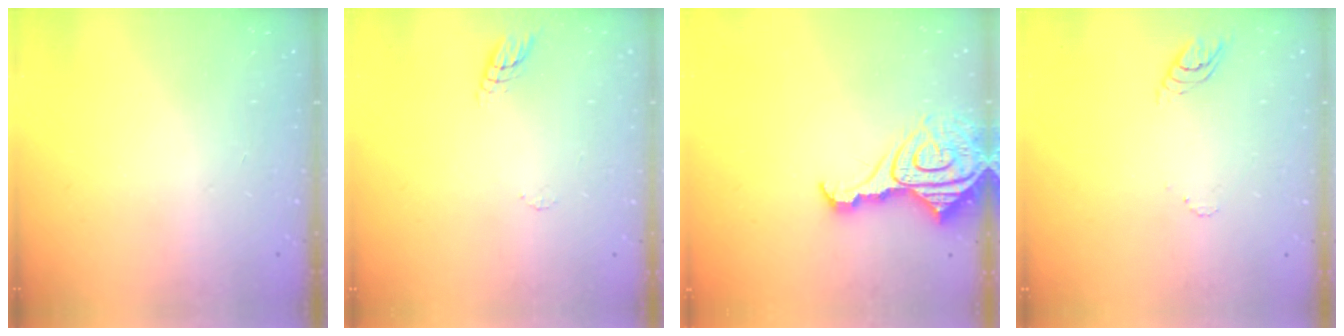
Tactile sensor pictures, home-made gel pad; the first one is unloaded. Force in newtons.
{"total": 5.5, "press": 5.5, "slide": 0.5}
{"total": 15.8, "press": 15.7, "slide": 1.5}
{"total": 3.7, "press": 3.6, "slide": 0.4}